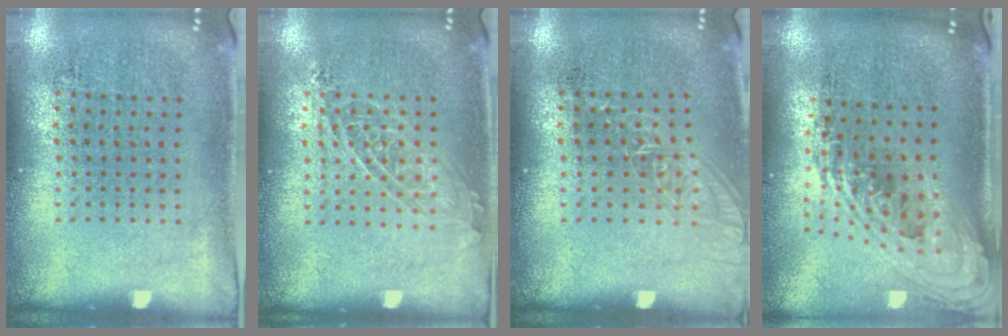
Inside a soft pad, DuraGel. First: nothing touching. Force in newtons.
{"total": 1.3, "press": 1.1, "slide": 0.5}
{"total": 1.1, "press": 1.1, "slide": 0.2}
{"total": 2.3, "press": 1.6, "slide": 1.7}